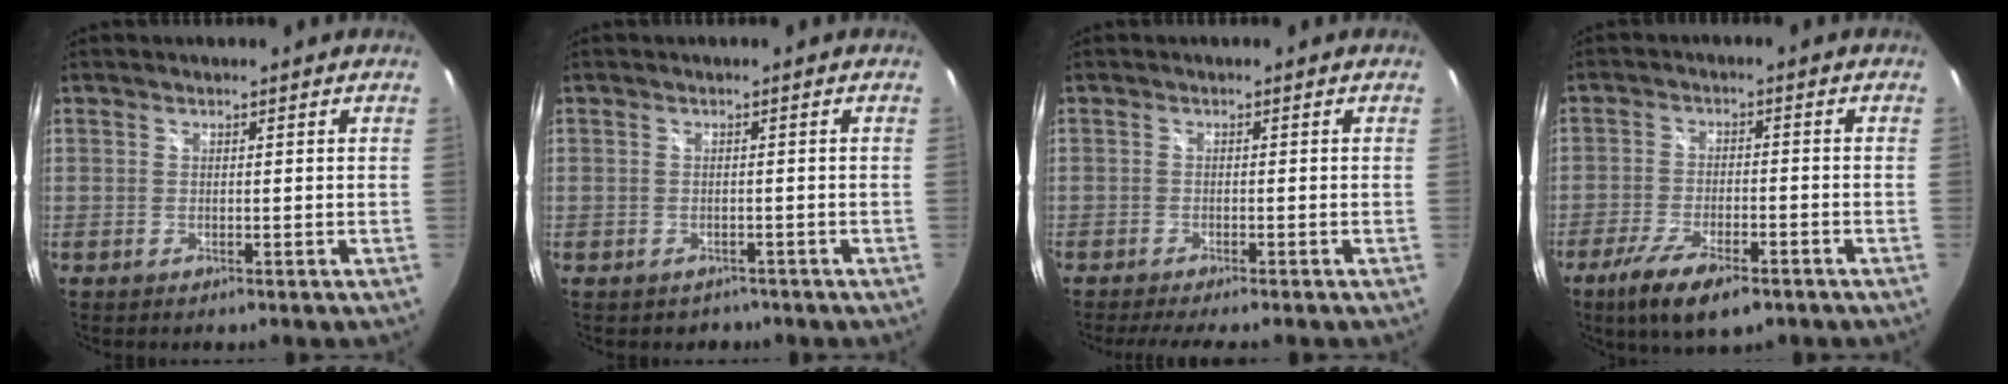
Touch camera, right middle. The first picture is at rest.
{"total": 2.5, "force": [-1.6, 1.9, 0.4], "torque": [-0.013, -0.004, -0.020]}
{"total": 4.7, "force": [-4.1, 0.2, 2.2], "torque": [-0.052, -0.014, -0.066]}
{"total": 9.4, "force": [-6.3, 3.4, 6.2], "torque": [-0.141, -0.024, -0.105]}